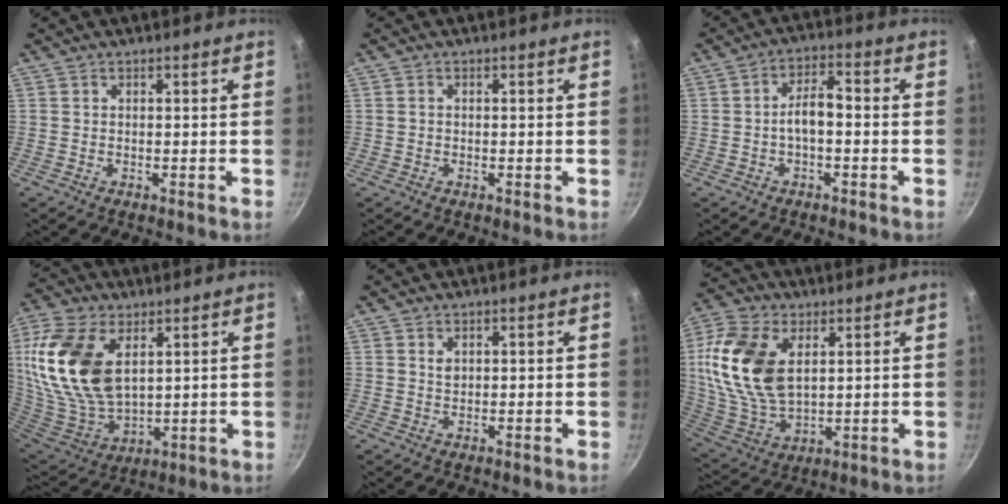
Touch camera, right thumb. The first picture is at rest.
{"total": 0.6, "force": [0.0, 0.5, 0.3], "torque": [-0.005, 0.004, 0.001]}
{"total": 5.6, "force": [-1.1, 2.6, 4.8], "torque": [-0.075, 0.031, -0.024]}
{"total": 21.3, "force": [6.4, 12.5, 16.0], "torque": [-0.315, -0.031, 0.131]}
{"total": 1.5, "force": [0.6, 1.1, 0.9], "torque": [-0.013, 0.000, 0.012]}
{"total": 19.1, "force": [4.6, 11.5, 14.5], "torque": [-0.273, -0.016, 0.097]}